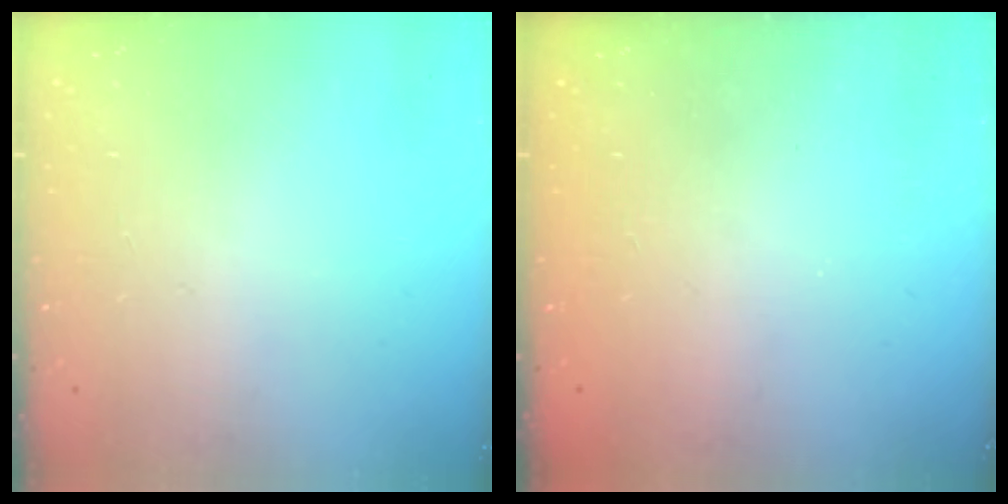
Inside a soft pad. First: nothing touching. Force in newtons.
{"total": 2.3, "press": 2.2, "slide": 0.8}